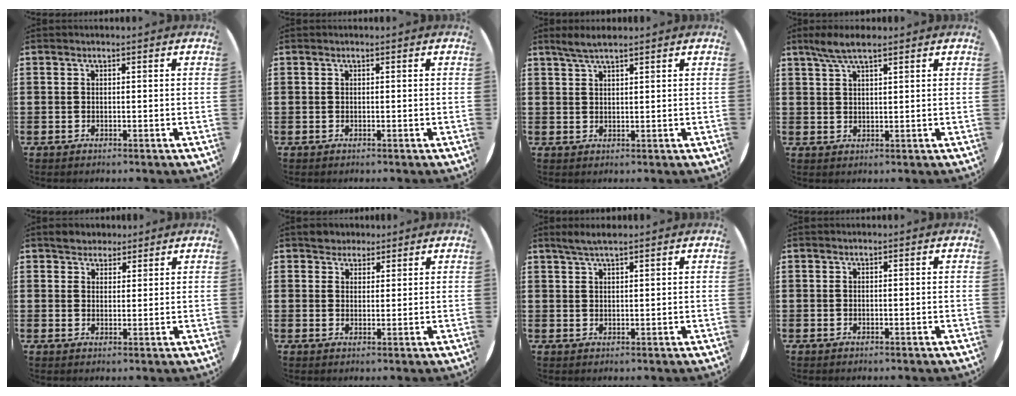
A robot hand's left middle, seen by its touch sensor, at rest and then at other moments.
{"total": 0.0}
{"total": 2.6, "force": [2.2, 0.2, 1.5], "torque": [-0.032, 0.004, 0.039]}
{"total": 4.2, "force": [3.1, 0.8, 2.7], "torque": [-0.060, 0.005, 0.056]}
{"total": 2.7, "force": [2.5, 1.2, -0.1], "torque": [0.004, 0.002, 0.047]}
{"total": 2.6, "force": [2.3, 1.1, -0.2], "torque": [0.004, 0.000, 0.046]}
{"total": 2.3, "force": [1.9, 0.2, 1.3], "torque": [-0.027, 0.004, 0.034]}
{"total": 0.0}